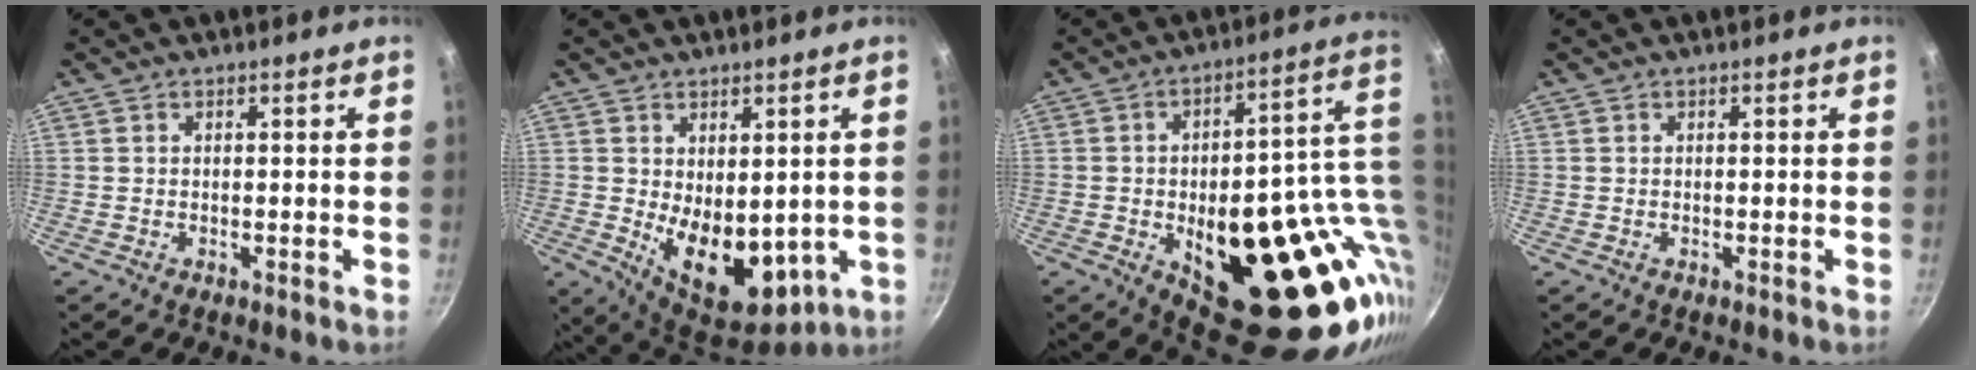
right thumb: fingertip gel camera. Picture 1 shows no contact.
{"total": 13.4, "force": [-0.8, 8.1, 10.6], "torque": [-0.132, -0.031, 0.014]}
{"total": 33.1, "force": [-5.2, 15.9, 28.5], "torque": [-0.309, -0.001, -0.043]}
{"total": 0.0}